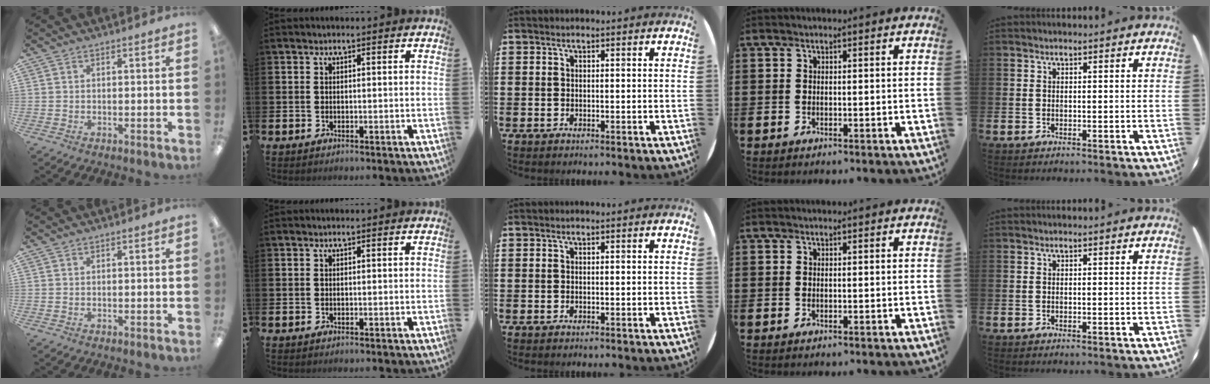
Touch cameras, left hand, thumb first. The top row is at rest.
{}